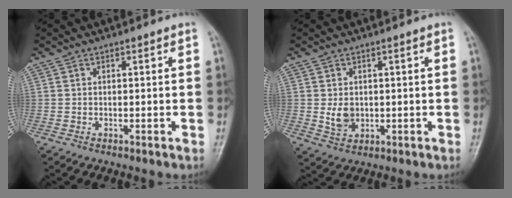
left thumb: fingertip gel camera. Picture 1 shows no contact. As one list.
[{"total": 3.7, "force": [0.2, 2.8, 2.3], "torque": [-0.033, -0.008, 0.013]}]